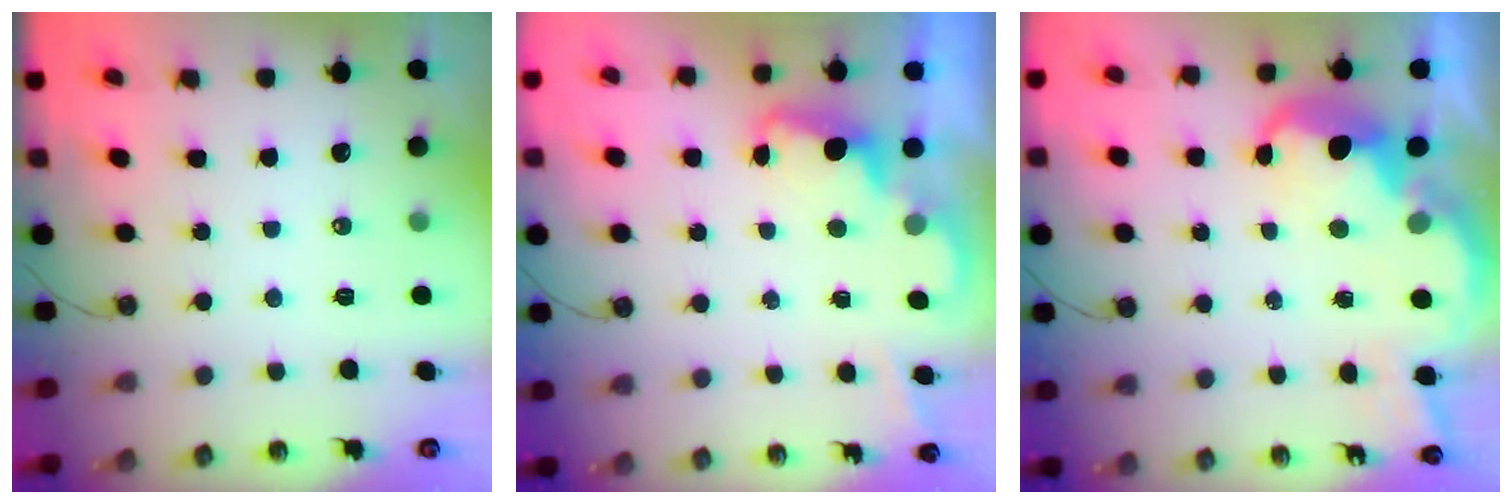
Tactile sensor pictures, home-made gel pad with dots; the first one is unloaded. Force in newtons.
{"total": 2.5, "press": 2.4, "slide": 0.5}
{"total": 7.9, "press": 7.9, "slide": 0.6}